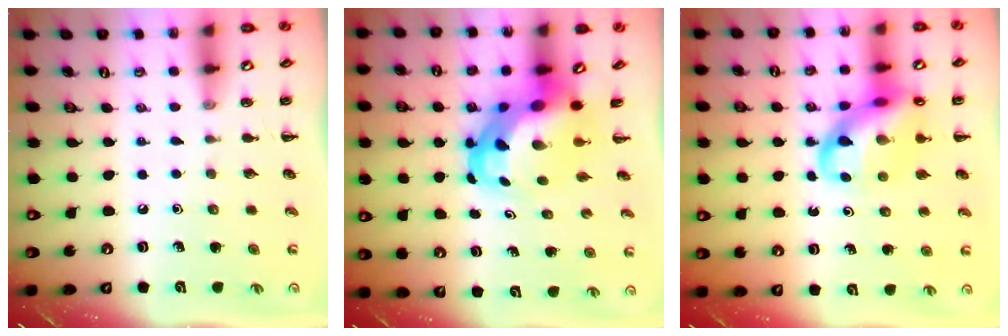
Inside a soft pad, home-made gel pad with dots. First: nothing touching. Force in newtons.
{"total": 7.7, "press": 7.3, "slide": 2.2}
{"total": 15.4, "press": 15.1, "slide": 3.3}